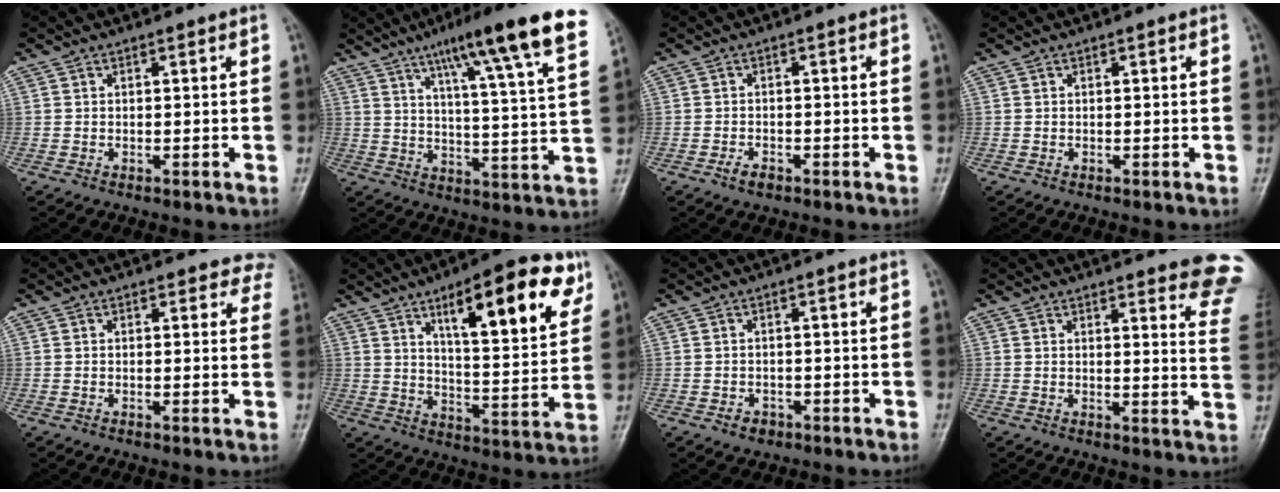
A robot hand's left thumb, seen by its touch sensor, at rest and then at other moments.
{"total": 20.6, "force": [12.8, 2.1, 16.0], "torque": [-0.215, -0.035, 0.174]}
{"total": 2.2, "force": [-1.4, 1.2, 1.2], "torque": [-0.024, 0.007, -0.023]}
{"total": 0.0}
{"total": 4.3, "force": [3.7, 2.2, 0.2], "torque": [0.039, -0.013, 0.012]}
{"total": 19.3, "force": [9.7, 5.8, 15.7], "torque": [-0.189, -0.037, 0.142]}
{"total": 2.3, "force": [-1.2, 1.8, 0.9], "torque": [-0.005, 0.010, -0.015]}
{"total": 12.8, "force": [10.7, 2.4, 6.6], "torque": [-0.038, -0.071, 0.097]}